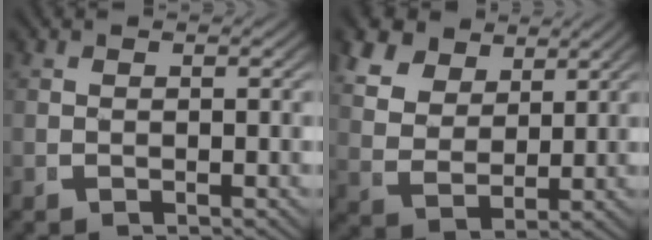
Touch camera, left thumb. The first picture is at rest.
{"total": 8.2, "force": [3.5, 5.8, 4.5], "torque": [-0.100, -0.019, 0.068]}